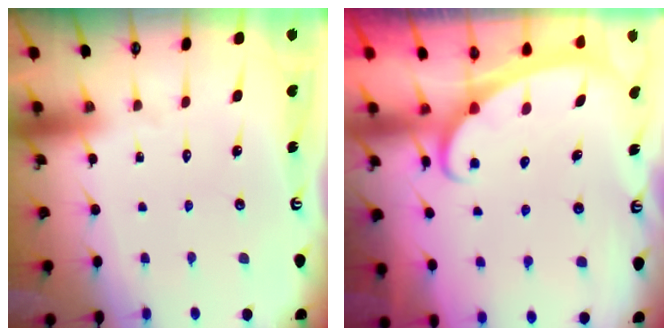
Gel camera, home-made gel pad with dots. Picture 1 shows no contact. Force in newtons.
{"total": 2.2, "press": 2.2, "slide": 0.4}